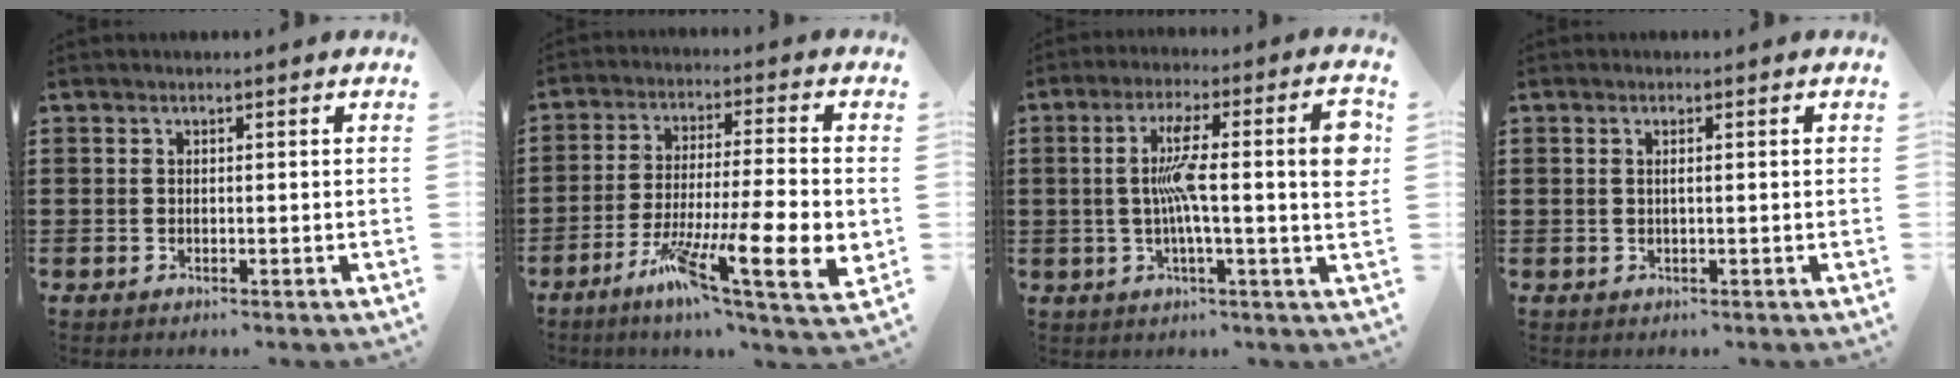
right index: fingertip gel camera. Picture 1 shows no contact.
{"total": 13.7, "force": [-4.4, 2.1, 12.8], "torque": [-0.221, -0.008, -0.068]}
{"total": 11.6, "force": [1.0, 1.7, 11.5], "torque": [-0.193, 0.001, 0.008]}
{"total": 1.0, "force": [0.2, 0.0, 1.0], "torque": [-0.020, -0.002, 0.002]}